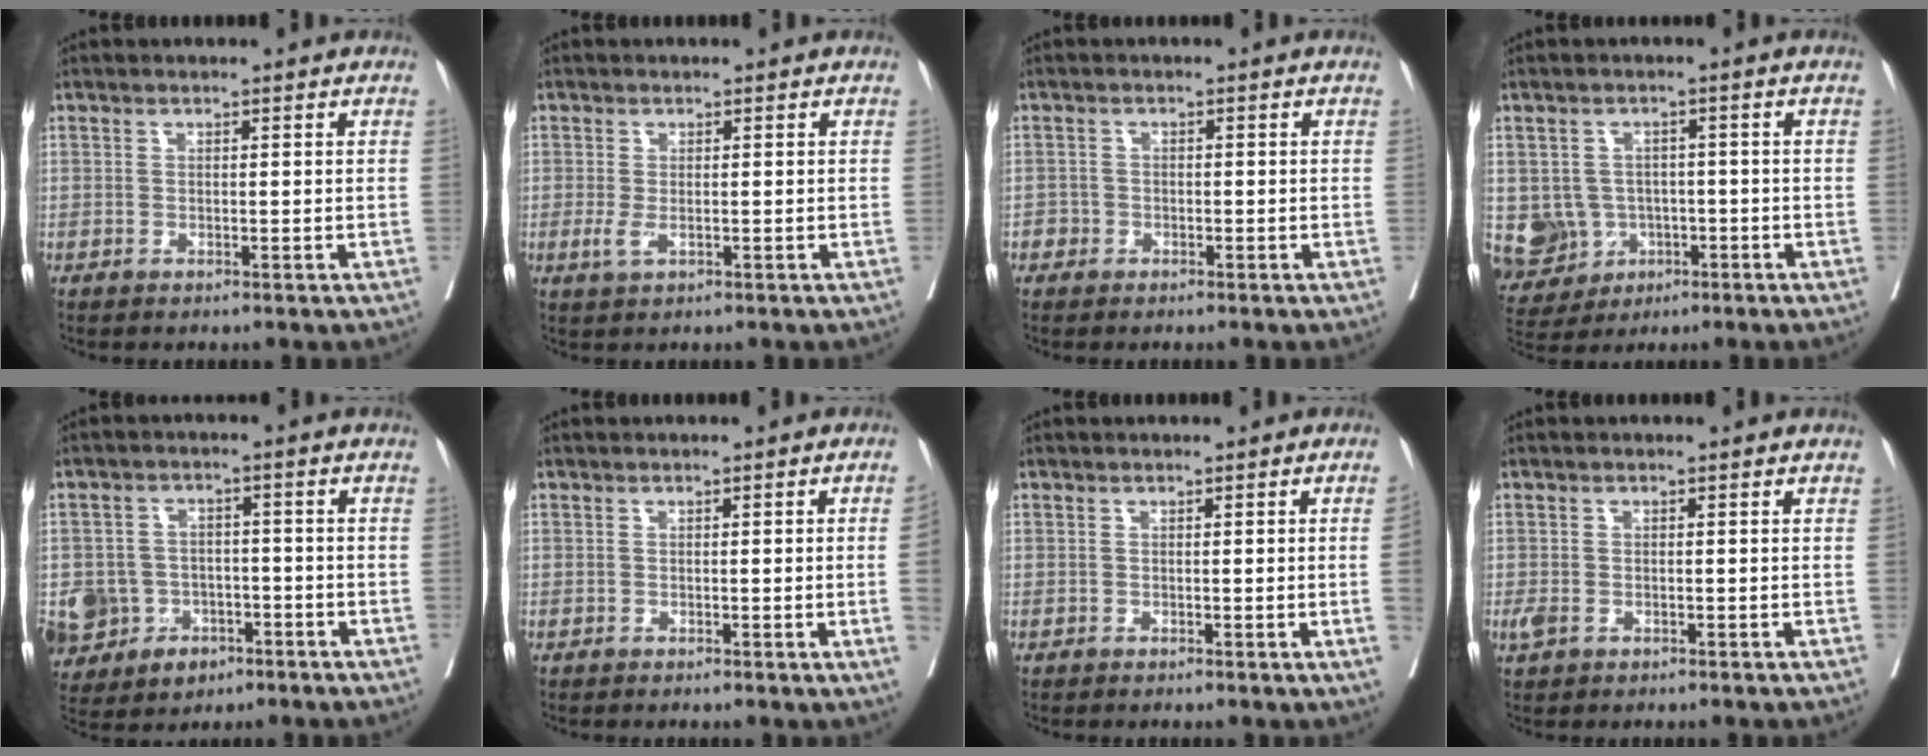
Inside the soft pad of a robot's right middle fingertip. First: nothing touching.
{"total": 1.8, "force": [-0.4, 0.7, 1.6], "torque": [-0.035, -0.006, -0.003]}
{"total": 1.5, "force": [-0.8, 1.3, -0.1], "torque": [0.007, 0.009, -0.018]}
{"total": 8.9, "force": [-1.6, 8.5, 2.1], "torque": [-0.061, 0.016, -0.011]}
{"total": 10.6, "force": [-4.2, 9.1, 3.4], "torque": [-0.085, 0.013, -0.054]}
{"total": 3.7, "force": [-0.4, -1.1, 3.5], "torque": [-0.054, -0.003, 0.001]}
{"total": 2.6, "force": [-0.3, -1.1, 2.4], "torque": [-0.034, -0.005, 0.000]}
{"total": 1.9, "force": [-0.7, 1.3, 1.2], "torque": [-0.028, -0.001, -0.009]}